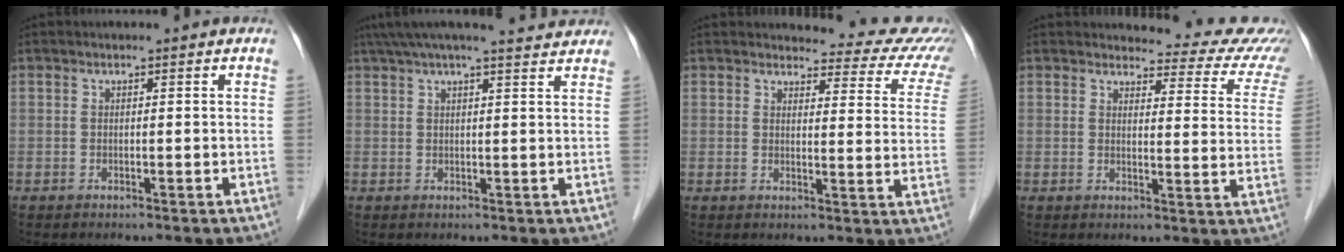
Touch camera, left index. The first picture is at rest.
{"total": 12.4, "force": [11.1, 1.0, 5.5], "torque": [-0.088, 0.037, 0.144]}
{"total": 14.0, "force": [13.4, 3.3, 2.6], "torque": [0.011, -0.061, 0.110]}
{"total": 14.8, "force": [14.3, 3.0, 2.1], "torque": [0.016, -0.077, 0.120]}